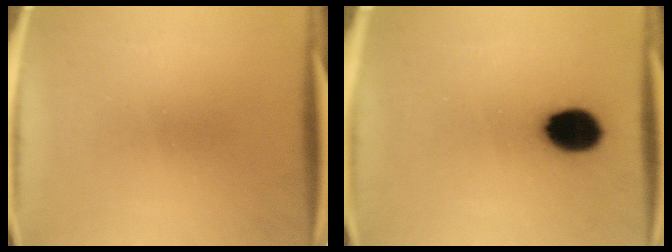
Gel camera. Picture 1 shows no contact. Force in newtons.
{"total": 10.8}